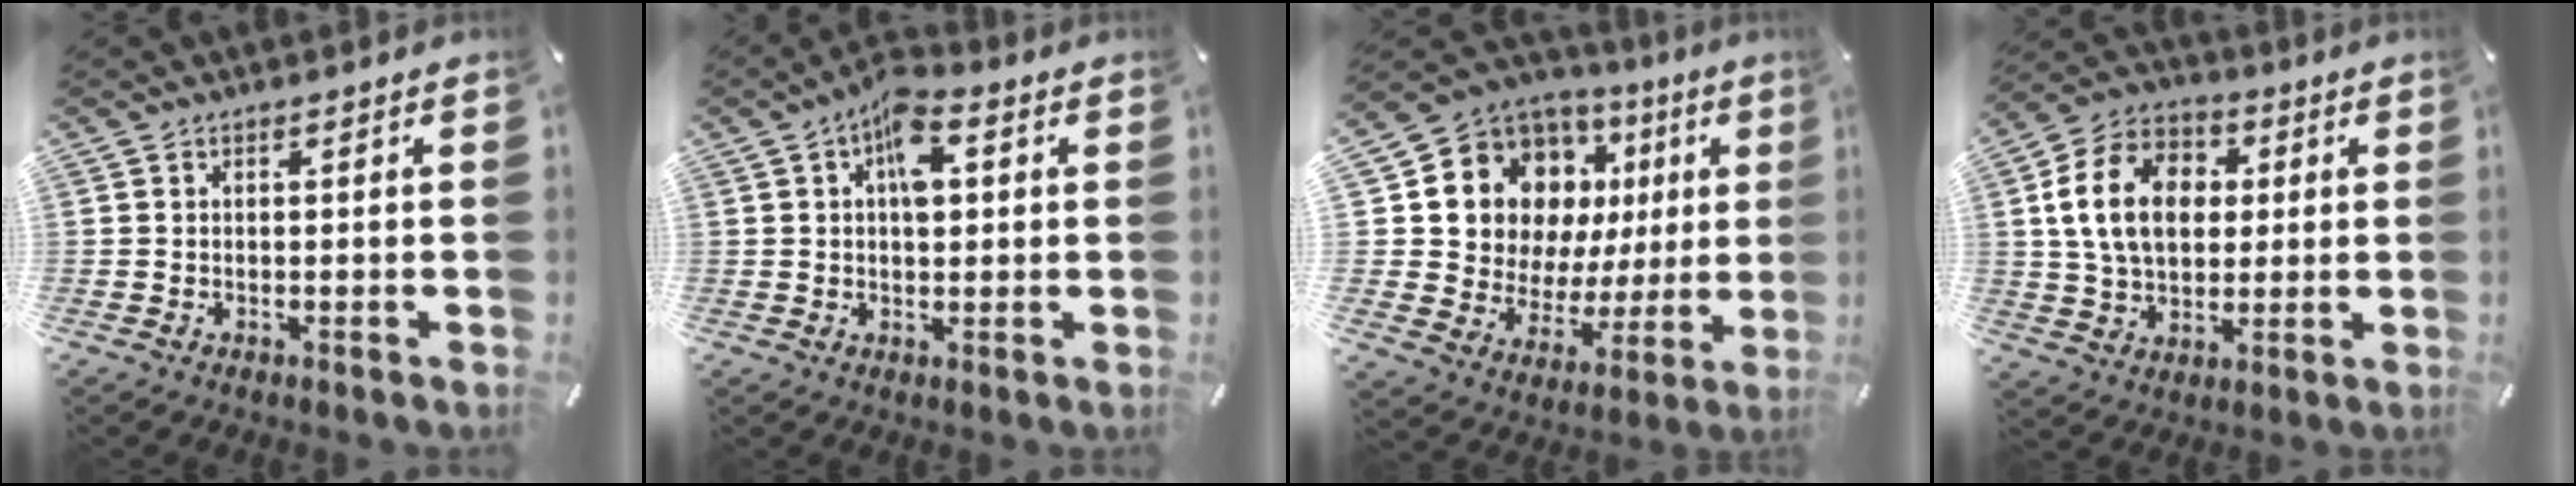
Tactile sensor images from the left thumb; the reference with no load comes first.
{"total": 8.2, "force": [2.3, 4.6, 6.5], "torque": [-0.096, 0.000, 0.037]}
{"total": 15.7, "force": [6.9, 12.4, 6.6], "torque": [-0.120, -0.050, 0.144]}
{"total": 15.3, "force": [1.9, 11.7, 9.6], "torque": [-0.201, 0.018, 0.030]}